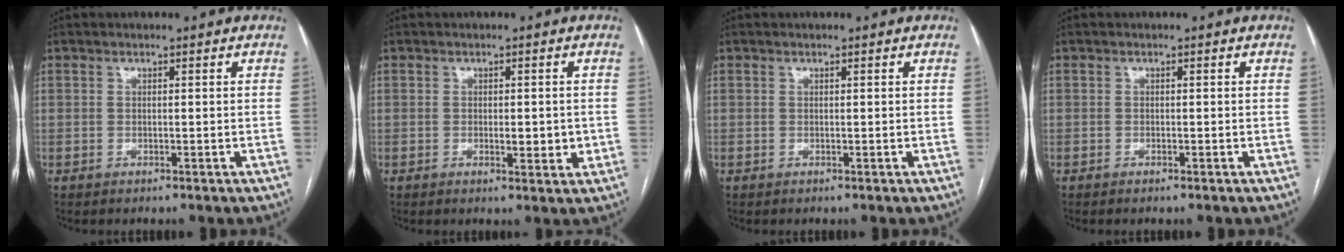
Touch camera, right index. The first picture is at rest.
{"total": 3.1, "force": [-0.4, 1.3, 2.8], "torque": [-0.038, -0.001, -0.003]}
{"total": 0.0}
{"total": 0.5, "force": [-0.4, 0.1, 0.4], "torque": [-0.007, -0.001, -0.007]}